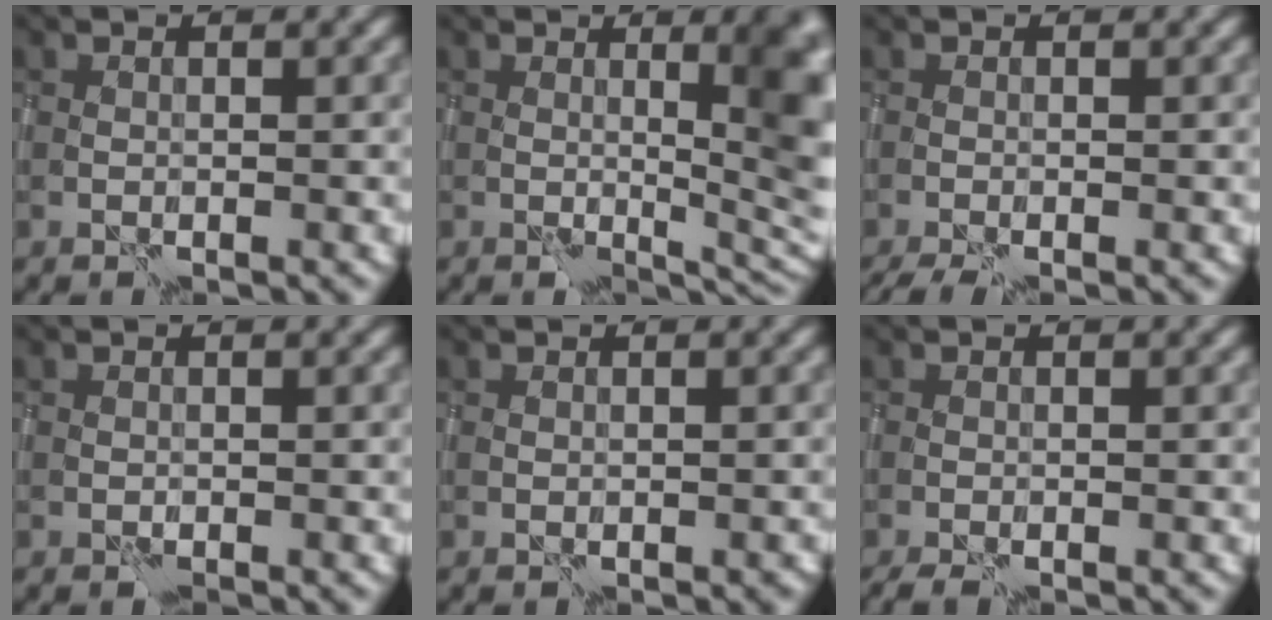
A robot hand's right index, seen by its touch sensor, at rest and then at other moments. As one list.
[{"total": 9.2, "force": [1.0, 3.0, 8.7], "torque": [-0.084, 0.004, 0.020]}, {"total": 2.6, "force": [-1.8, 0.7, 1.7], "torque": [-0.029, -0.007, -0.029]}, {"total": 0.0}, {"total": 0.6, "force": [-0.3, 0.4, 0.3], "torque": [-0.004, -0.002, 0.000]}, {"total": 2.3, "force": [-1.7, 0.7, 1.4], "torque": [-0.030, -0.006, -0.024]}]